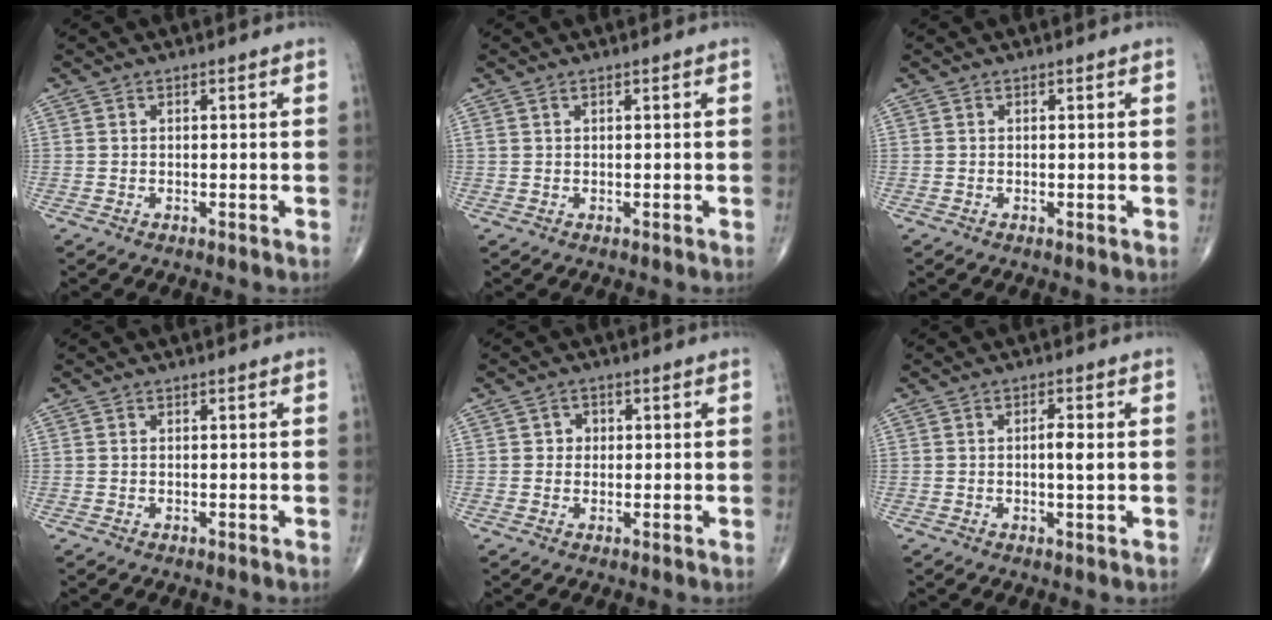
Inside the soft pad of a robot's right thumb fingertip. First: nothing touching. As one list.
[{"total": 0.6, "force": [0.4, 0.2, 0.4], "torque": [-0.012, 0.009, 0.012]}, {"total": 0.0}, {"total": 0.0}, {"total": 2.0, "force": [0.2, 1.9, 0.7], "torque": [0.007, 0.004, -0.001]}, {"total": 3.0, "force": [0.0, 0.7, 2.9], "torque": [-0.047, -0.002, -0.002]}]